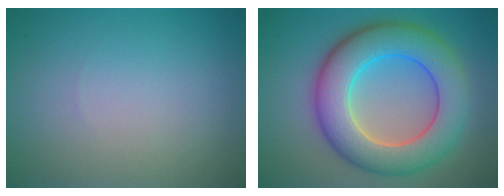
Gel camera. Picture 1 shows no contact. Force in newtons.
{"total": 9.7, "press": 9.7, "slide": 0.3}